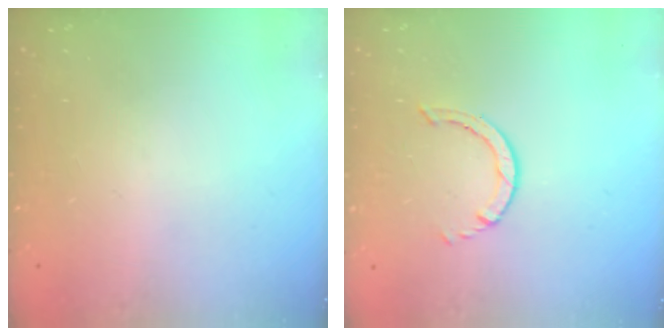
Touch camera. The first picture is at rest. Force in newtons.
{"total": 0.6, "press": 0.6, "slide": 0.1}